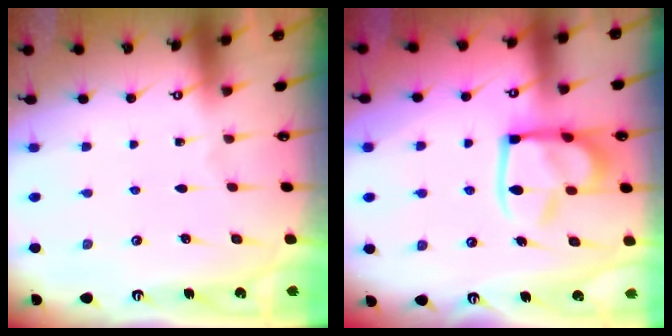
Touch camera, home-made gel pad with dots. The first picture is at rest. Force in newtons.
{"total": 14.9, "press": 14.8, "slide": 1.8}